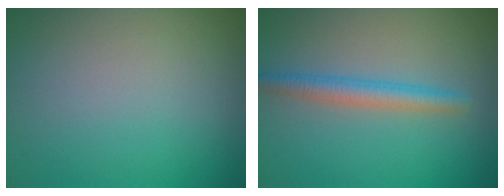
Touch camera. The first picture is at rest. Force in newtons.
{"total": 2.6, "press": 2.6, "slide": 0.2}